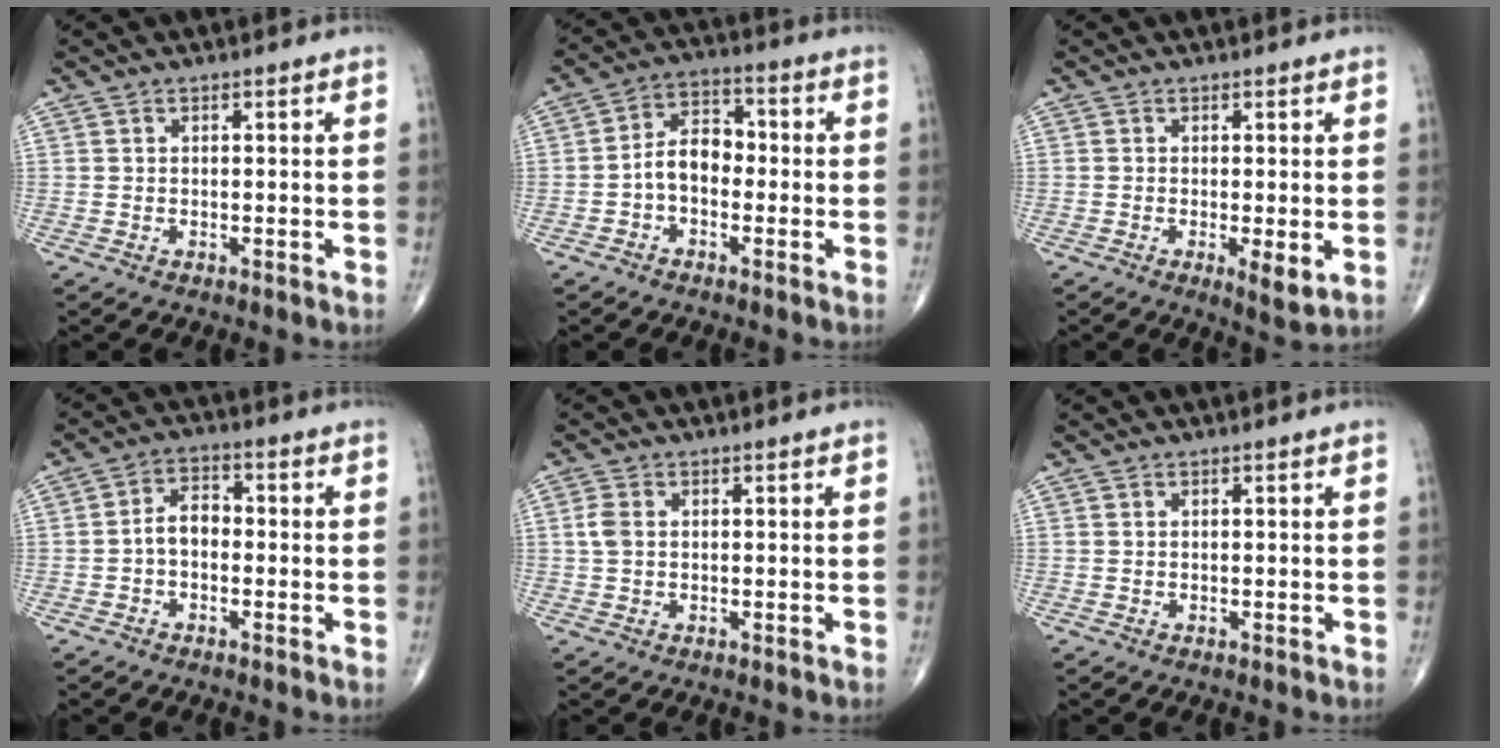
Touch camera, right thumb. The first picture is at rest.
{"total": 7.1, "force": [-1.4, 4.7, 5.1], "torque": [-0.070, 0.030, -0.039]}
{"total": 4.1, "force": [-0.7, 1.0, 3.8], "torque": [-0.067, -0.016, -0.013]}
{"total": 4.9, "force": [-0.9, 3.2, 3.6], "torque": [-0.051, 0.023, -0.026]}
{"total": 2.4, "force": [0.3, 1.7, 1.8], "torque": [-0.046, 0.005, 0.003]}
{"total": 0.0}